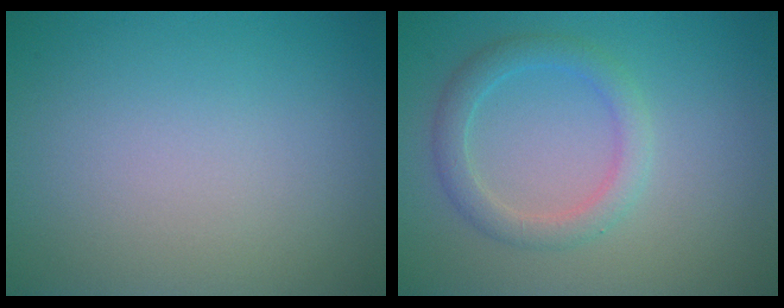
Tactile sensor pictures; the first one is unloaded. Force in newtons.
{"total": 2.7, "press": 2.7, "slide": 0.1}